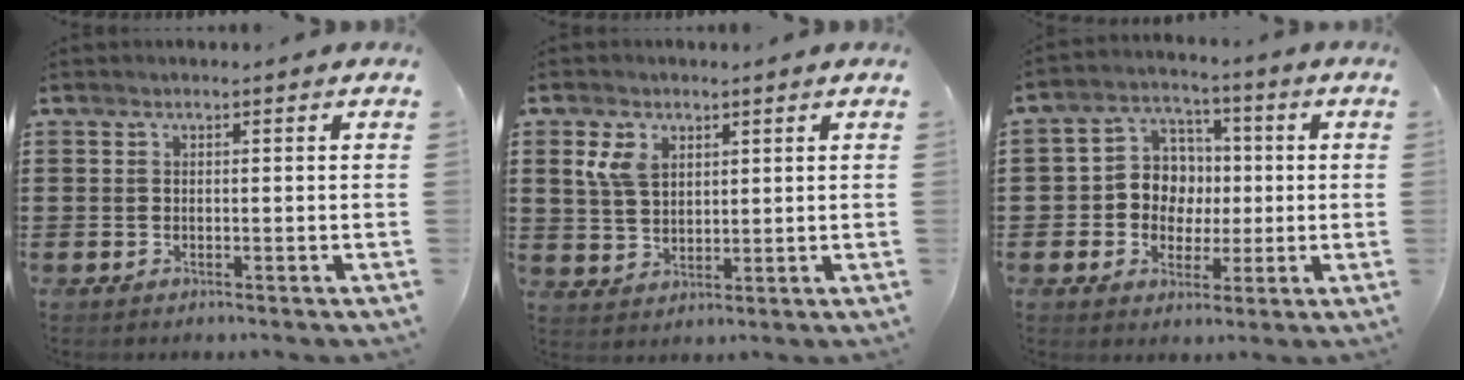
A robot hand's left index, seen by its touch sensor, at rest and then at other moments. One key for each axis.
{"total": 5.1, "fx": 2.3, "fy": 3.6, "fz": 2.8, "tx": -0.075, "ty": 0.011, "tz": 0.038}
{"total": 7.6, "fx": 0.2, "fy": 7.2, "fz": 2.4, "tx": -0.065, "ty": 0.011, "tz": 0.004}